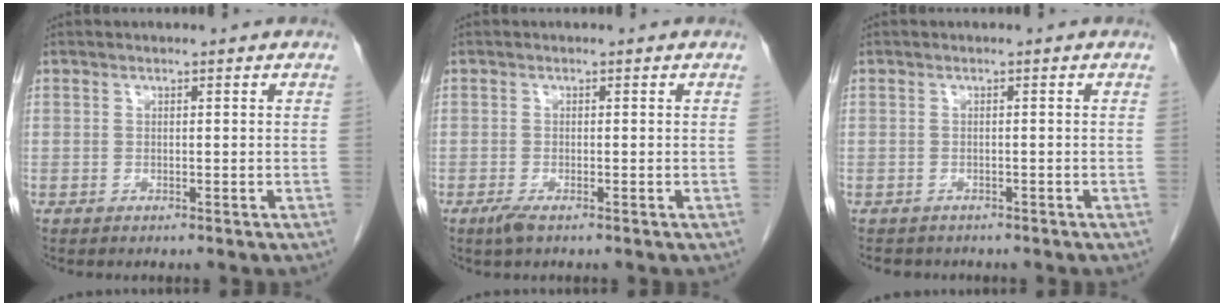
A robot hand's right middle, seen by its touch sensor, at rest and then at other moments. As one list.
[{"total": 1.9, "force": [-1.2, 0.4, 1.4], "torque": [-0.034, -0.006, -0.023]}, {"total": 3.2, "force": [-2.8, 1.5, 0.7], "torque": [-0.020, -0.003, -0.034]}]